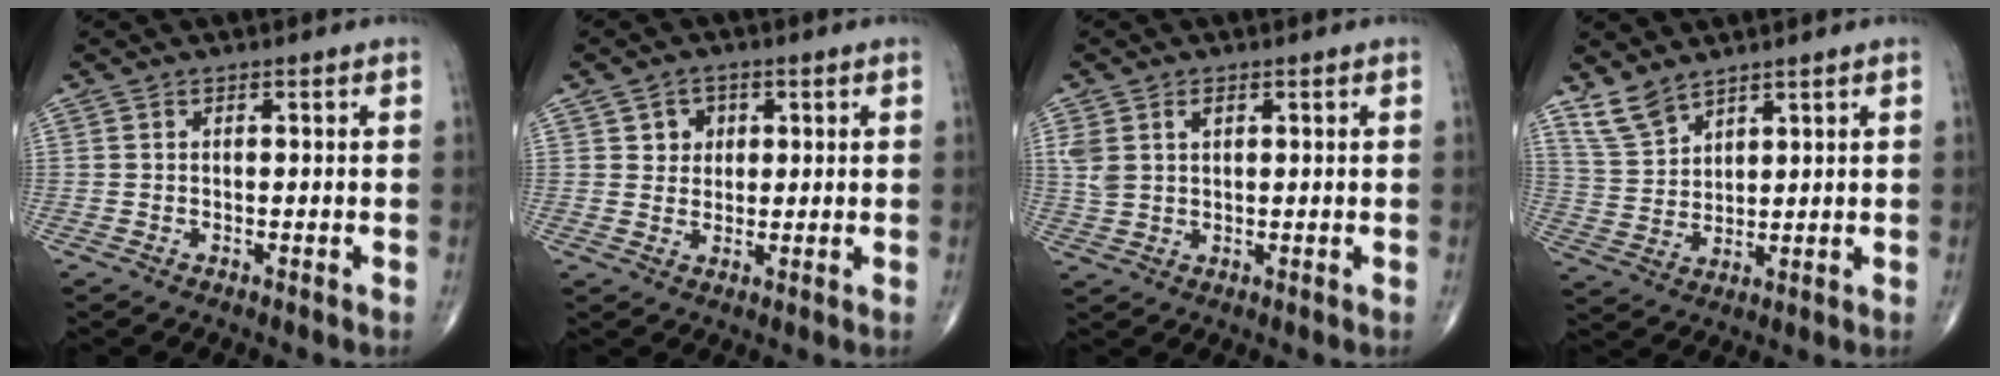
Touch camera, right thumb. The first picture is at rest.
{"total": 3.9, "force": [1.3, 3.3, 1.4], "torque": [0.000, -0.003, 0.018]}
{"total": 4.4, "force": [1.6, 2.8, 3.0], "torque": [-0.067, 0.006, 0.041]}
{"total": 6.0, "force": [4.9, 2.5, 2.3], "torque": [-0.040, -0.024, 0.111]}